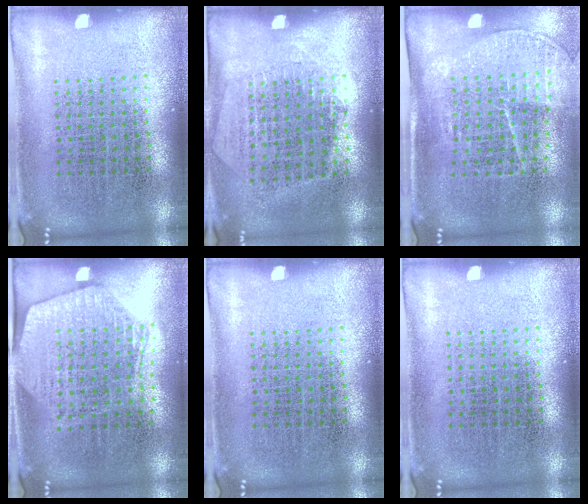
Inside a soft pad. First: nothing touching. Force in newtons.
{"total": 1.3, "press": 1.1, "slide": 0.6}
{"total": 1.6, "press": 1.4, "slide": 0.9}
{"total": 1.9, "press": 1.7, "slide": 0.8}
{"total": 0.0}
{"total": 0.0}